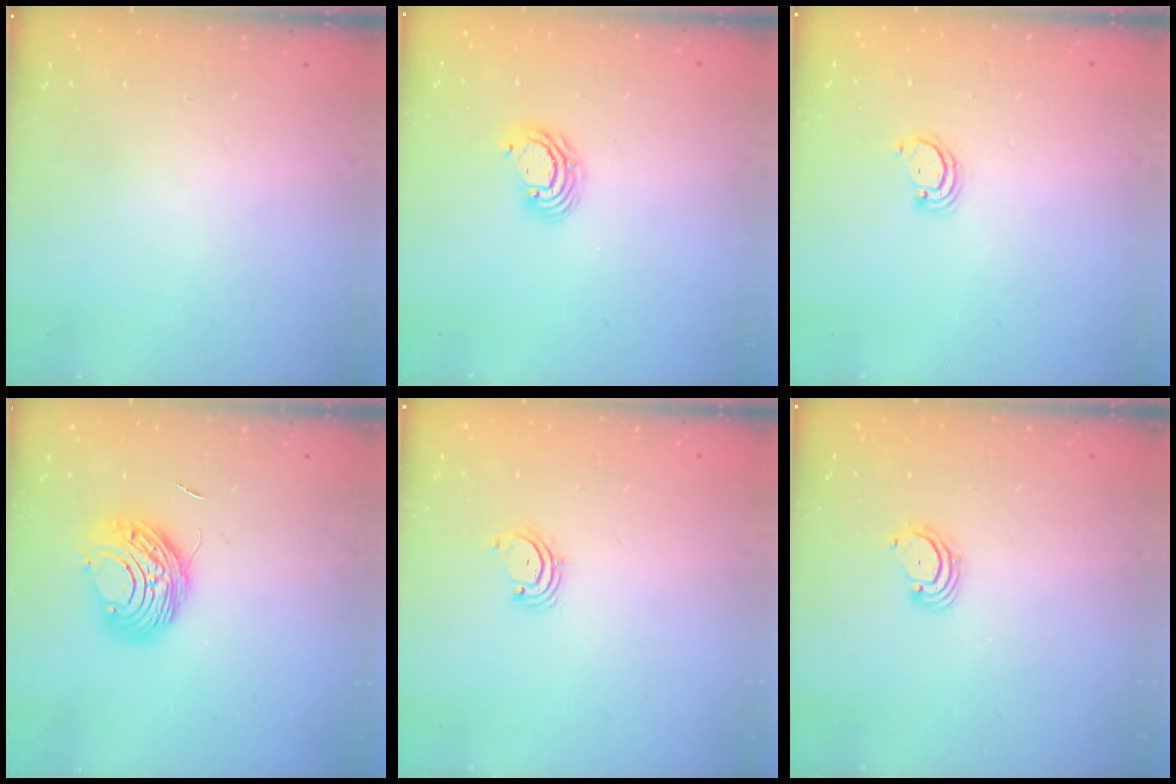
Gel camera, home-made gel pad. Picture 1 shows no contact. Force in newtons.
{"total": 4.4, "press": 4.4, "slide": 0.0}
{"total": 1.7, "press": 1.7, "slide": 0.1}
{"total": 9.1, "press": 9.1, "slide": 0.5}
{"total": 2.1, "press": 2.1, "slide": 0.3}
{"total": 2.7, "press": 2.7, "slide": 0.3}